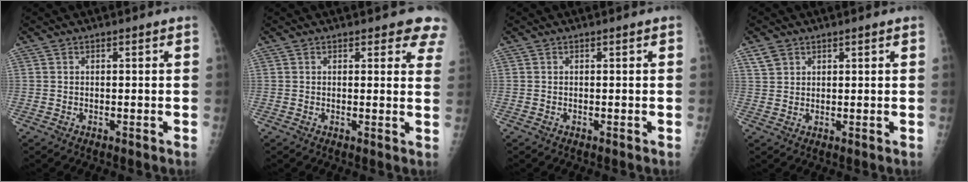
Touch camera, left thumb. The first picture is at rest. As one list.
[{"total": 5.8, "force": [4.8, 2.4, 2.3], "torque": [0.014, -0.020, 0.032]}, {"total": 0.0}, {"total": 2.8, "force": [1.8, 1.9, 0.9], "torque": [-0.010, -0.004, 0.037]}]